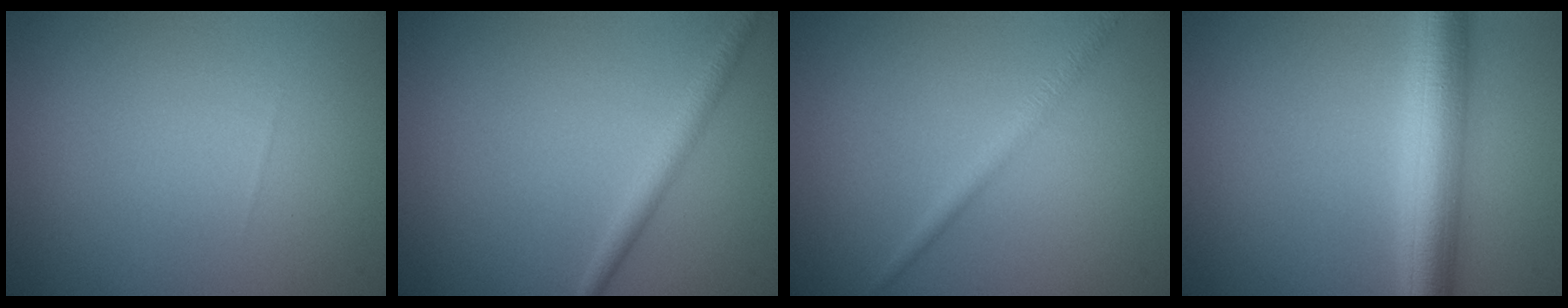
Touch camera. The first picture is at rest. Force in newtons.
{"total": 1.8, "press": 1.8, "slide": 0.0}
{"total": 1.6, "press": 1.6, "slide": 0.1}
{"total": 6.3, "press": 6.3, "slide": 0.2}